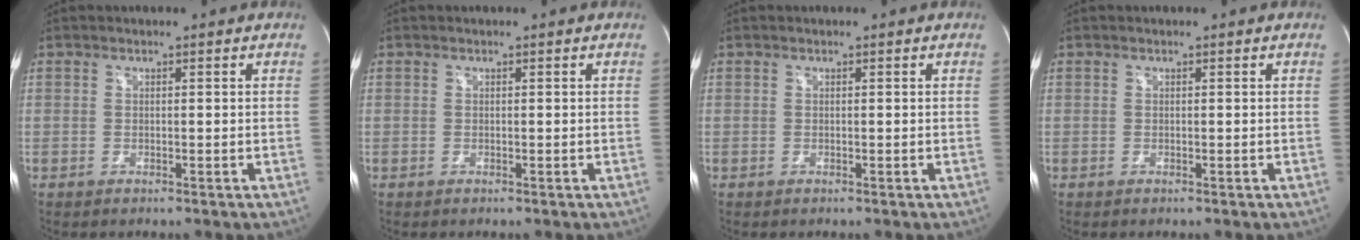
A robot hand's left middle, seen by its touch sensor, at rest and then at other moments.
{"total": 0.0}
{"total": 0.0}
{"total": 0.0}